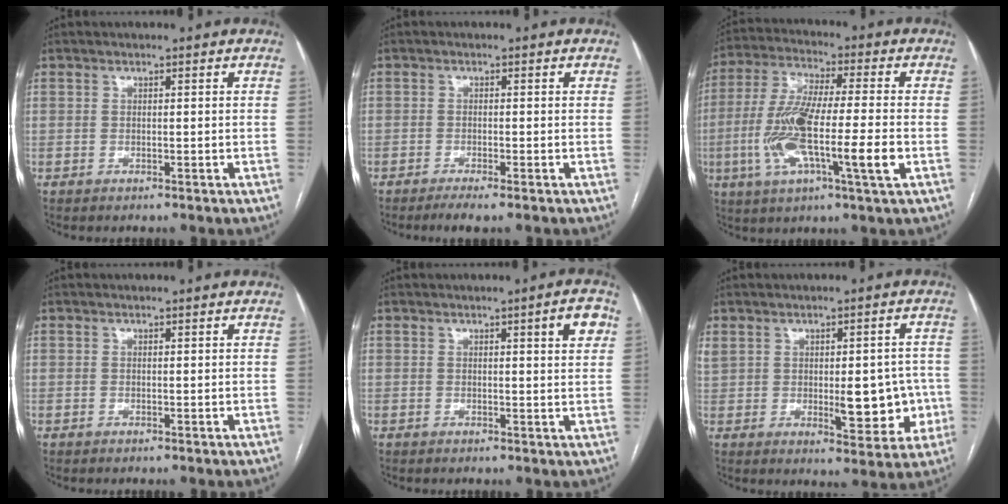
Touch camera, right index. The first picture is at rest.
{"total": 2.6, "force": [-1.8, 0.0, 1.9], "torque": [-0.029, -0.004, -0.032]}
{"total": 15.7, "force": [-3.5, 1.4, 15.2], "torque": [-0.296, -0.007, -0.066]}
{"total": 0.0}
{"total": 3.8, "force": [1.5, 0.3, 3.5], "torque": [-0.041, -0.003, 0.018]}
{"total": 12.1, "force": [-0.2, 6.0, 10.5], "torque": [-0.157, 0.020, 0.023]}